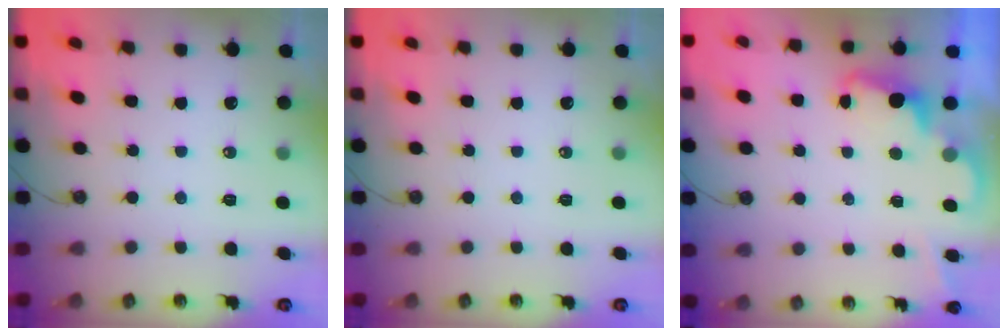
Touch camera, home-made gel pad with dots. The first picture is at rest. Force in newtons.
{"total": 0.0}
{"total": 2.5, "press": 2.4, "slide": 0.5}